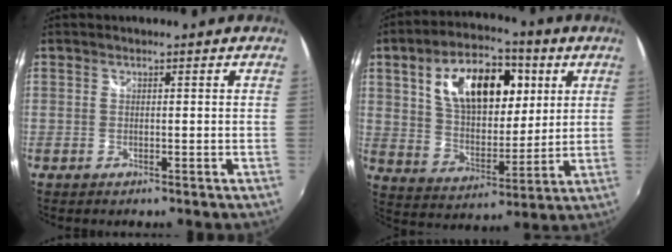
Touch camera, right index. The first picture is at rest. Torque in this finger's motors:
{"motor_torque": [1.28, 0.86, 0.85, 0.15]}